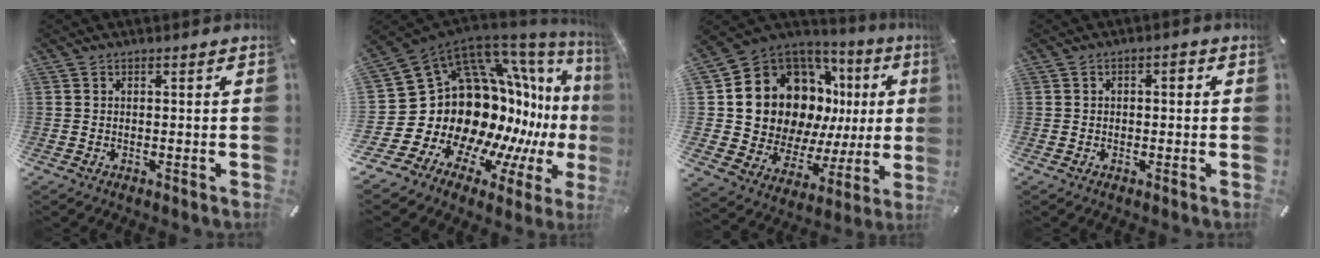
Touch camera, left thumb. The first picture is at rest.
{"total": 25.0, "force": [0.2, 18.5, 16.8], "torque": [-0.223, -0.129, 0.079]}
{"total": 17.4, "force": [6.8, 13.0, 9.3], "torque": [-0.161, -0.070, 0.146]}
{"total": 1.8, "force": [-0.1, 1.2, 1.4], "torque": [-0.019, 0.005, -0.007]}